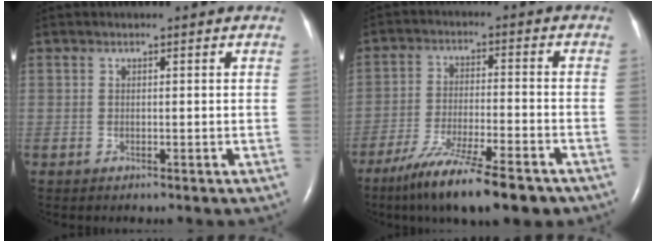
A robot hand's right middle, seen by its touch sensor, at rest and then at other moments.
{"total": 14.9, "force": [-11.1, 1.9, 9.9], "torque": [-0.159, -0.037, -0.182]}